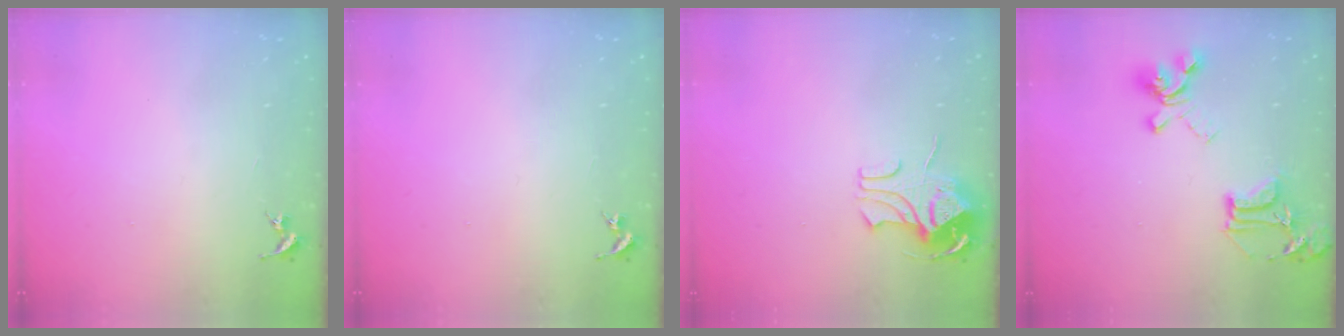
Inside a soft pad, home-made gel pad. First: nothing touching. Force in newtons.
{"total": 0.0}
{"total": 8.5, "press": 8.4, "slide": 0.8}
{"total": 17.0, "press": 17.0, "slide": 1.4}